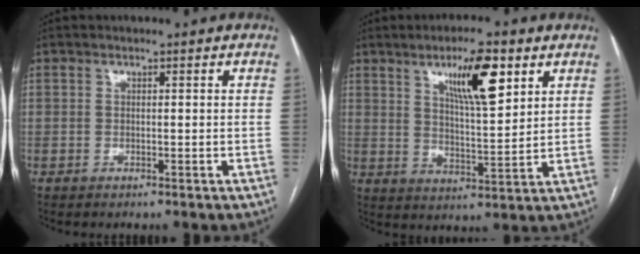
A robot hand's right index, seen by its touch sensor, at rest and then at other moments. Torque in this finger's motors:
{"motor_torque": [0.82, 0.57, 0.54, 0.09]}